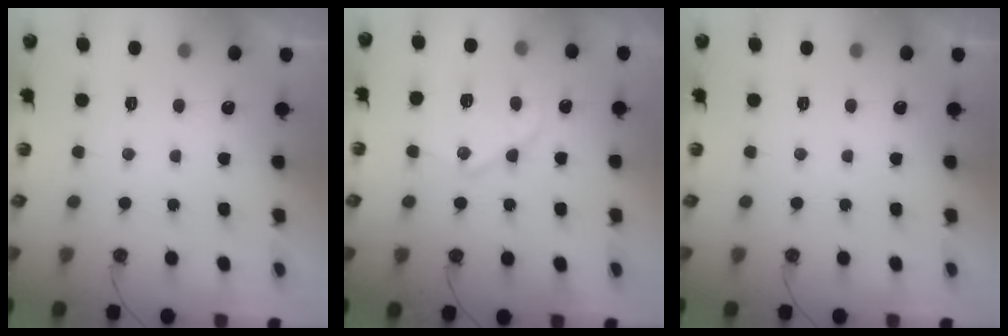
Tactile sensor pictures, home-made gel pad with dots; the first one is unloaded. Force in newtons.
{"total": 14.9, "press": 14.9, "slide": 1.4}
{"total": 0.0}